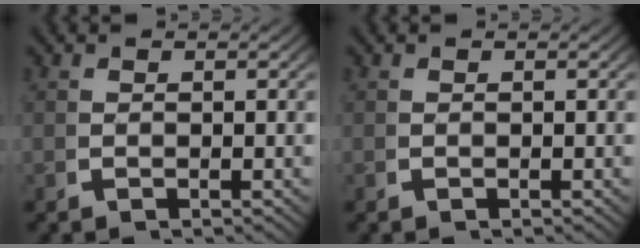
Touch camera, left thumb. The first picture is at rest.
{"total": 0.0}